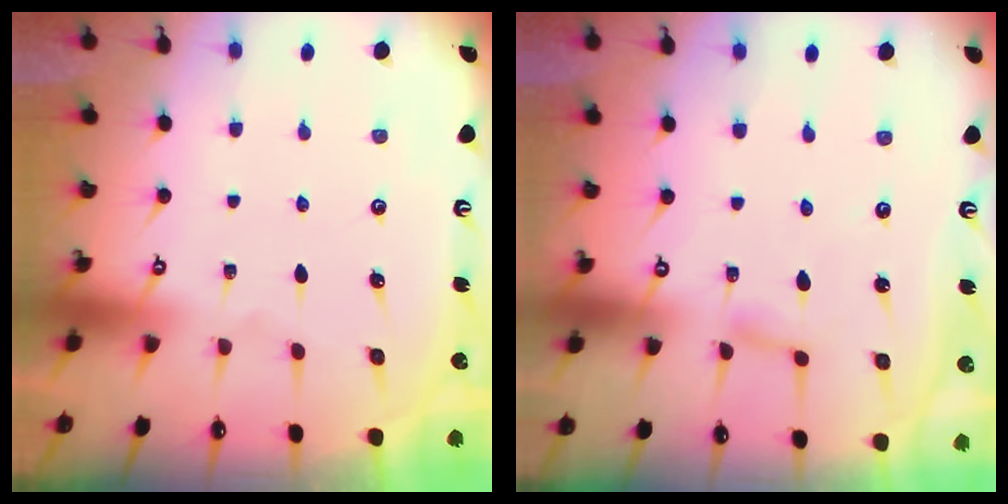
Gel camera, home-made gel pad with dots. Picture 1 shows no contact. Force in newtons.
{"total": 2.5, "press": 2.5, "slide": 0.4}